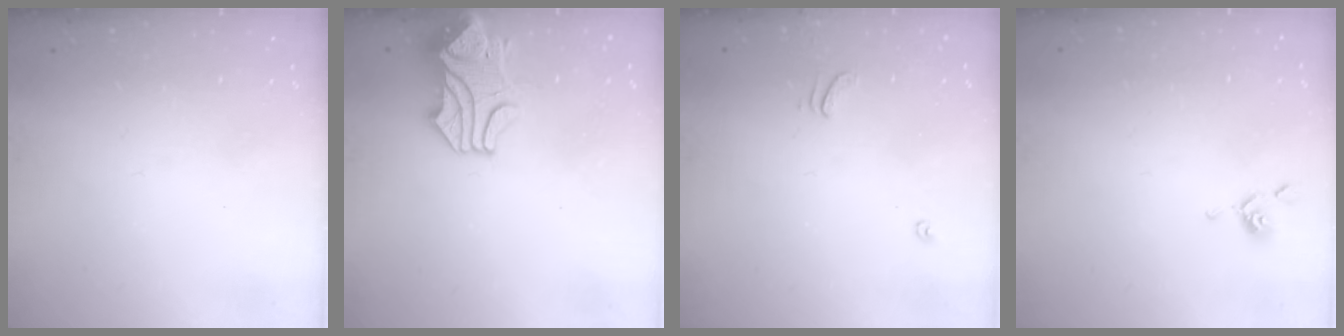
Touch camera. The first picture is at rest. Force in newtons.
{"total": 2.0, "press": 1.6, "slide": 1.1}
{"total": 2.0, "press": 1.9, "slide": 0.4}
{"total": 1.8, "press": 1.8, "slide": 0.2}